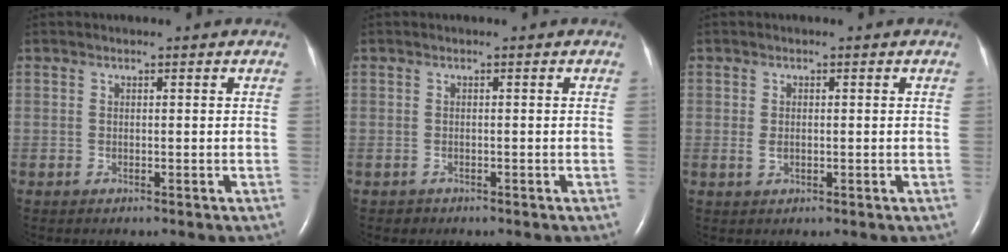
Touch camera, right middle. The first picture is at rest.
{"total": 0.7, "force": [-0.5, 0.5, -0.1], "torque": [-0.005, 0.002, -0.009]}
{"total": 1.5, "force": [-0.2, 0.9, 1.1], "torque": [-0.024, -0.001, -0.001]}